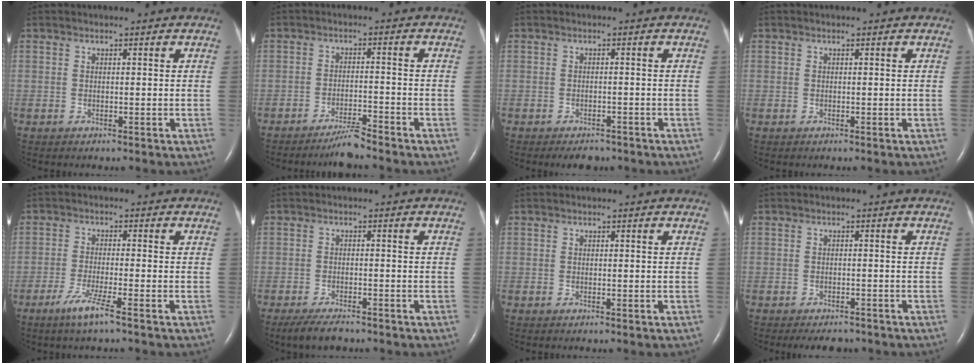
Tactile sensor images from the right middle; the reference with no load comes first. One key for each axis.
{"total": 3.5, "fx": -3.3, "fy": -0.4, "fz": 1.2, "tx": -0.024, "ty": -0.013, "tz": -0.061}
{"total": 2.9, "fx": -2.4, "fy": 1.3, "fz": 1.1, "tx": -0.017, "ty": -0.001, "tz": -0.029}
{"total": 0.0}
{"total": 4.8, "fx": -3.0, "fy": -0.4, "fz": 3.7, "tx": -0.081, "ty": -0.013, "tz": -0.061}
{"total": 4.7, "fx": -3.8, "fy": 1.3, "fz": 2.5, "tx": -0.051, "ty": -0.008, "tz": -0.062}
{"total": 0.0}
{"total": 4.4, "fx": -3.7, "fy": 1.7, "fz": 1.6, "tx": -0.018, "ty": -0.003, "tz": -0.049}